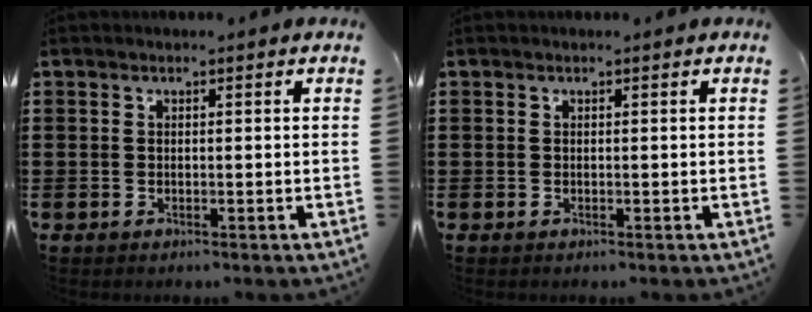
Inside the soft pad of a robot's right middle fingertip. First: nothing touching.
{"total": 0.0}